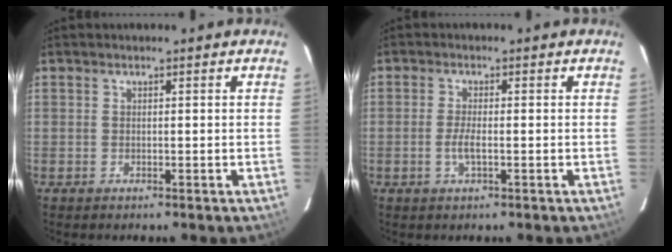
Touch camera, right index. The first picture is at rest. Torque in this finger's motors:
{"motor_torque": [0.58, -0.12, 0.37, 0.08]}